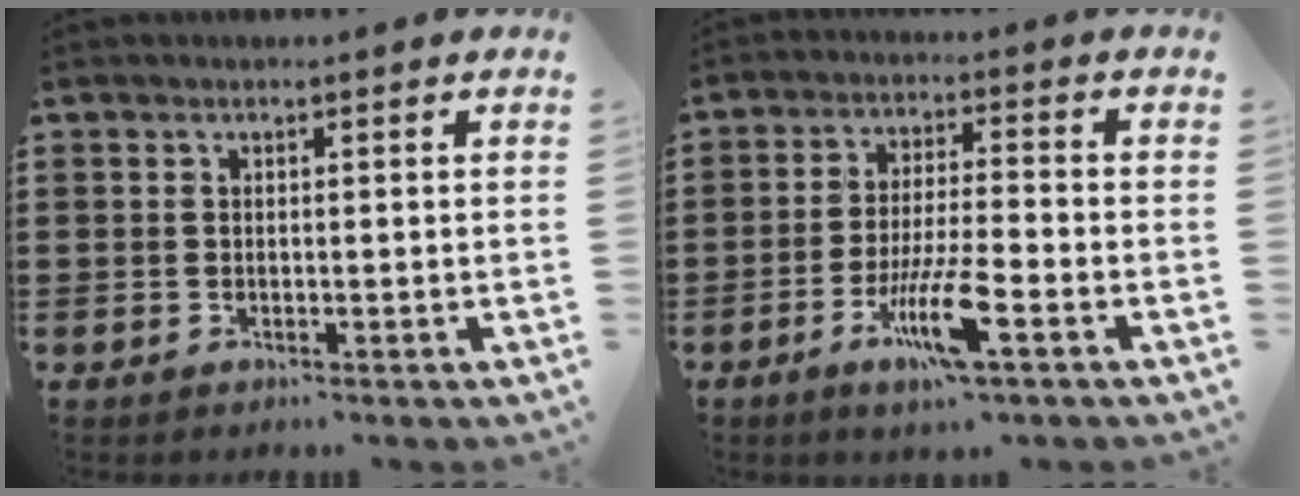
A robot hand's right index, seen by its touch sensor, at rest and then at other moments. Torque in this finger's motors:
{"motor_torque": [2.14, 0.00, 0.59, 0.21]}